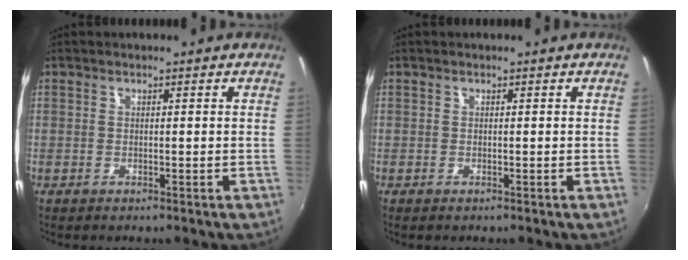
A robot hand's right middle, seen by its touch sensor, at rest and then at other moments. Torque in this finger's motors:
{"motor_torque": [-0.56, 0.09, -0.02, -0.01]}